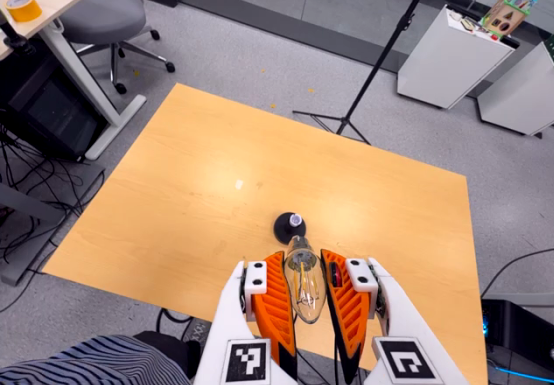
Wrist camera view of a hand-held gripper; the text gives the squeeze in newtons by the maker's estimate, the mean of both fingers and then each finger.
{"total": 21.6, "left": 24.3, "right": 18.9}